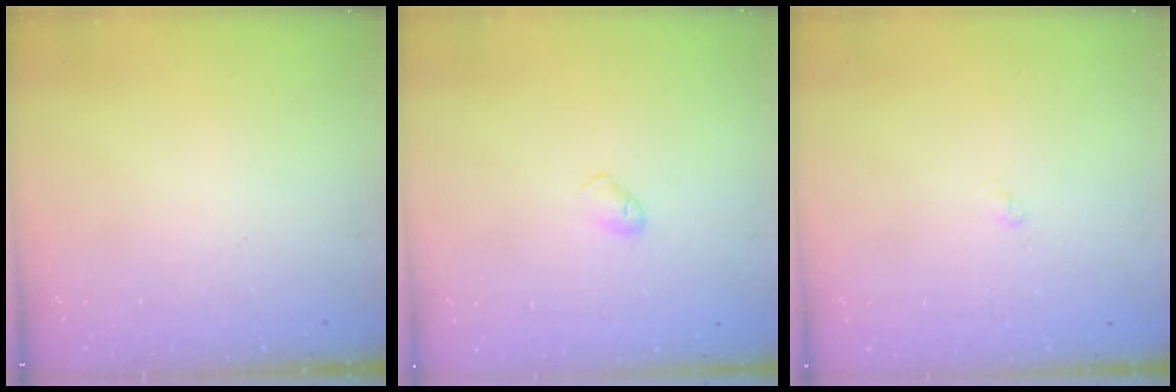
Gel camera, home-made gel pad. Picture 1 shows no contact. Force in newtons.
{"total": 3.9, "press": 3.9, "slide": 0.7}
{"total": 1.9, "press": 1.9, "slide": 0.3}